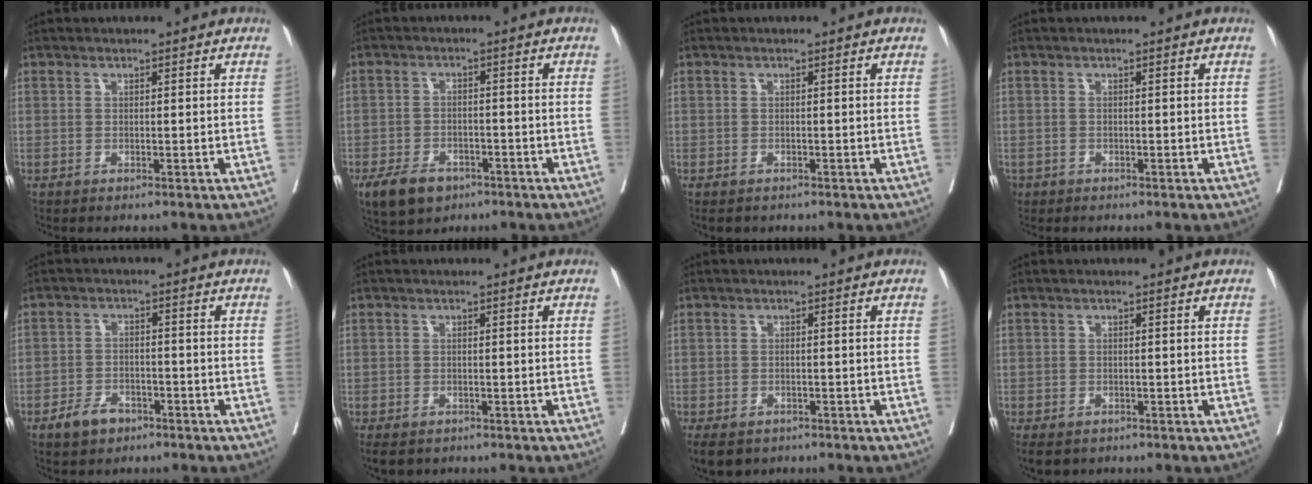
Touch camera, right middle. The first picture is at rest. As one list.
[{"total": 6.5, "force": [-4.1, 3.9, 3.2], "torque": [-0.060, -0.002, -0.063]}, {"total": 1.3, "force": [-1.0, 0.7, 0.4], "torque": [-0.008, -0.001, -0.011]}, {"total": 1.5, "force": [-1.0, 1.1, 0.3], "torque": [-0.011, 0.000, -0.015]}, {"total": 4.3, "force": [-2.8, 2.6, 2.0], "torque": [-0.038, 0.003, -0.043]}, {"total": 3.7, "force": [-2.6, 2.2, 1.4], "torque": [-0.021, -0.005, -0.037]}, {"total": 8.6, "force": [-5.3, 5.8, 3.4], "torque": [-0.085, -0.015, -0.069]}, {"total": 4.2, "force": [-2.9, 2.6, 1.6], "torque": [-0.025, -0.005, -0.041]}]